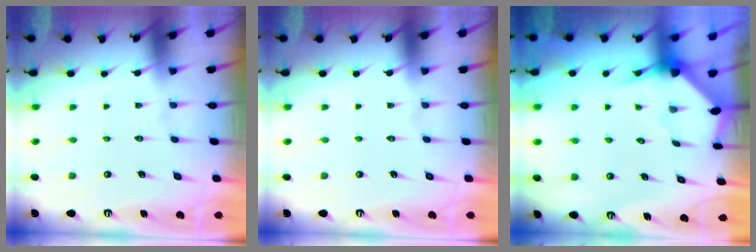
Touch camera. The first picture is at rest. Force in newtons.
{"total": 0.0}
{"total": 3.2, "press": 3.2, "slide": 0.3}